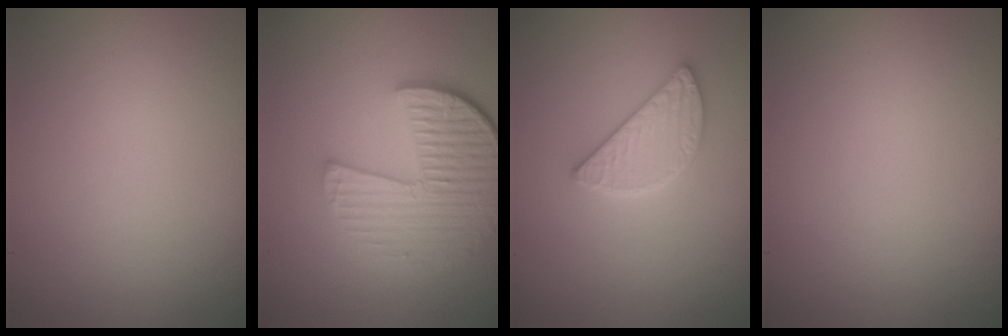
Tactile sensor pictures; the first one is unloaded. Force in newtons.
{"total": 6.3, "press": 4.5, "slide": 4.4}
{"total": 3.2, "press": 3.0, "slide": 1.2}
{"total": 0.0}